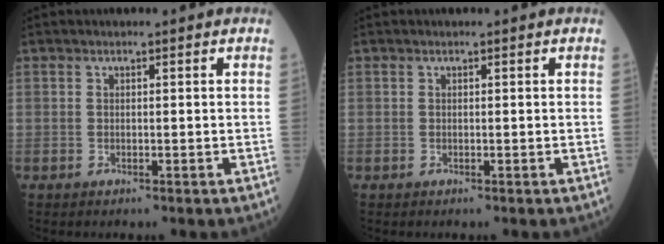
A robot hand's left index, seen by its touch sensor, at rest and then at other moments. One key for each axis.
{"total": 0.0}